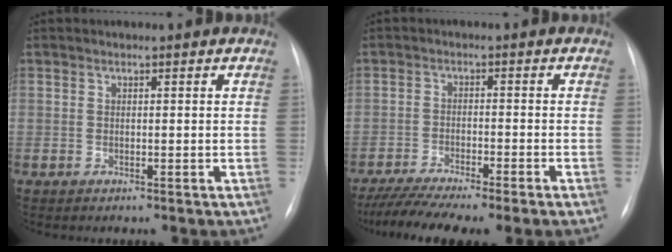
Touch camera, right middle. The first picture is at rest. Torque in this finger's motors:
{"motor_torque": [1.08, -1.06, 0.29, 0.14]}